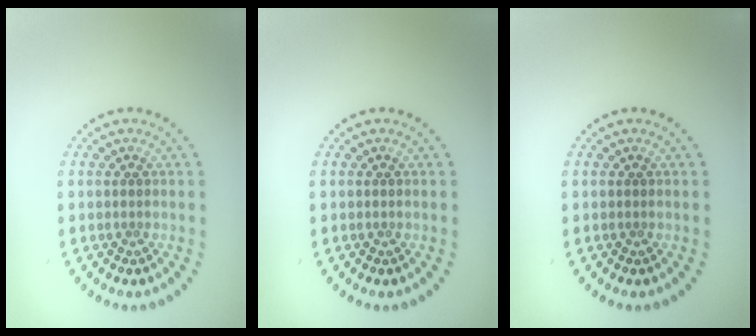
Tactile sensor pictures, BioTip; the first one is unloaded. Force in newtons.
{"total": 0.0}
{"total": 0.0}